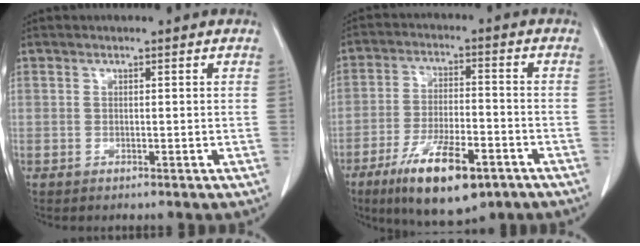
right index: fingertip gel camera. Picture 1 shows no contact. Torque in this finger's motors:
{"motor_torque": [1.11, -1.02, 0.36, 0.19]}